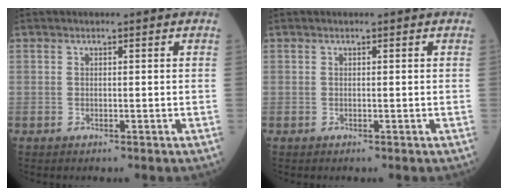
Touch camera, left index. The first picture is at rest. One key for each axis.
{"total": 0.0}